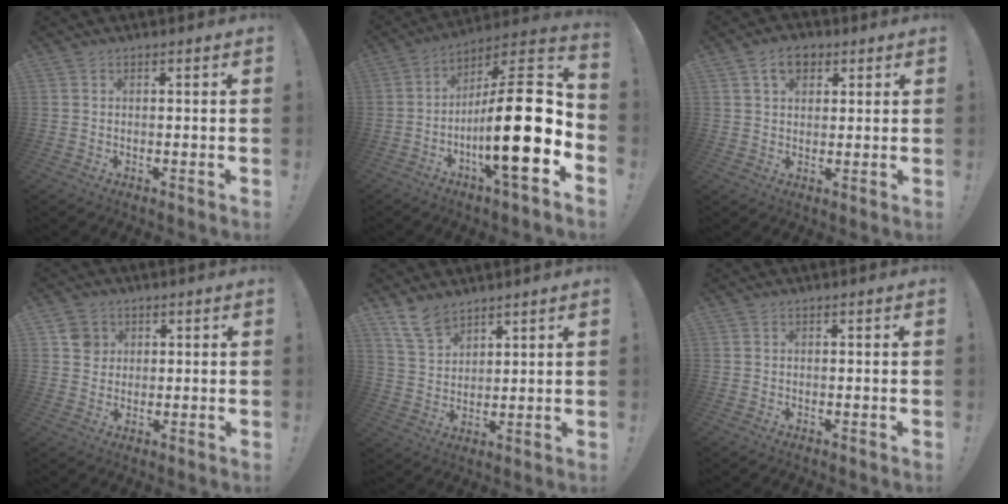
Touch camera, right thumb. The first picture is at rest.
{"total": 24.5, "force": [-4.7, 5.8, 23.3], "torque": [-0.385, 0.022, -0.076]}
{"total": 6.4, "force": [2.9, 4.3, 3.6], "torque": [-0.053, 0.003, 0.052]}
{"total": 5.1, "force": [1.9, 4.7, 0.8], "torque": [0.004, 0.000, 0.033]}
{"total": 8.3, "force": [6.6, 4.1, 3.0], "torque": [-0.058, -0.038, 0.129]}
{"total": 0.0}